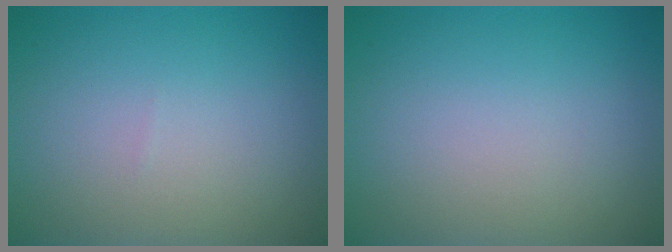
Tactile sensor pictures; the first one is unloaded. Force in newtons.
{"total": 0.0}